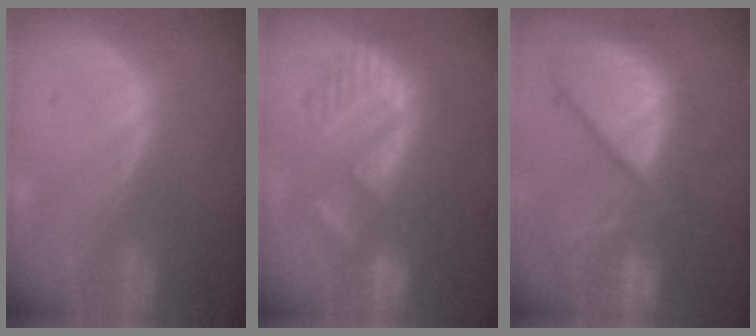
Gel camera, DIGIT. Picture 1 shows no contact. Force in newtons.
{"total": 8.9, "press": 8.1, "slide": 3.6}
{"total": 12.7, "press": 10.8, "slide": 6.7}